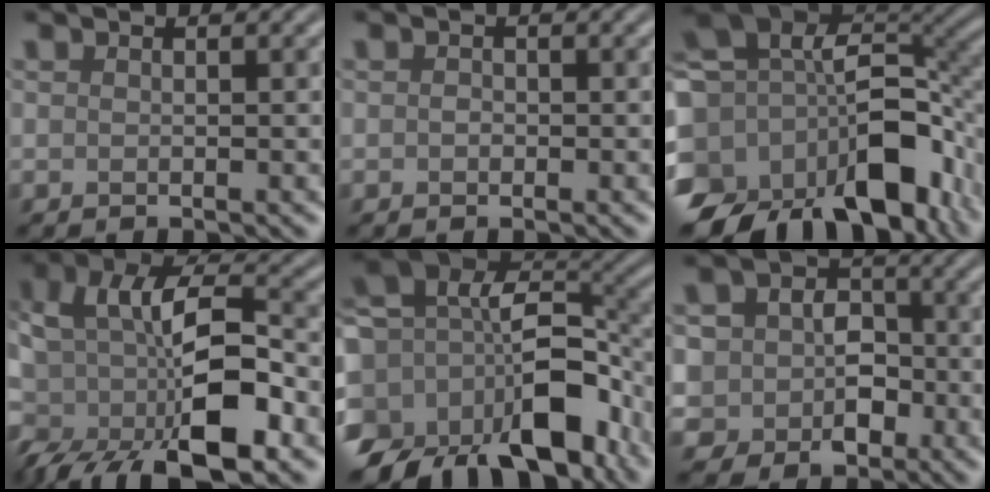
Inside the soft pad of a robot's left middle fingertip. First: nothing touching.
{"total": 0.6, "force": [-0.1, 0.5, 0.3], "torque": [-0.003, -0.004, -0.003]}
{"total": 16.7, "force": [-6.1, 10.7, 11.3], "torque": [-0.227, -0.017, -0.093]}
{"total": 12.4, "force": [-4.8, 5.8, 9.9], "torque": [-0.198, -0.015, -0.082]}
{"total": 15.2, "force": [-5.9, 9.7, 10.0], "torque": [-0.193, -0.012, -0.097]}
{"total": 6.6, "force": [-0.8, 5.8, 3.0], "torque": [-0.040, 0.012, -0.034]}